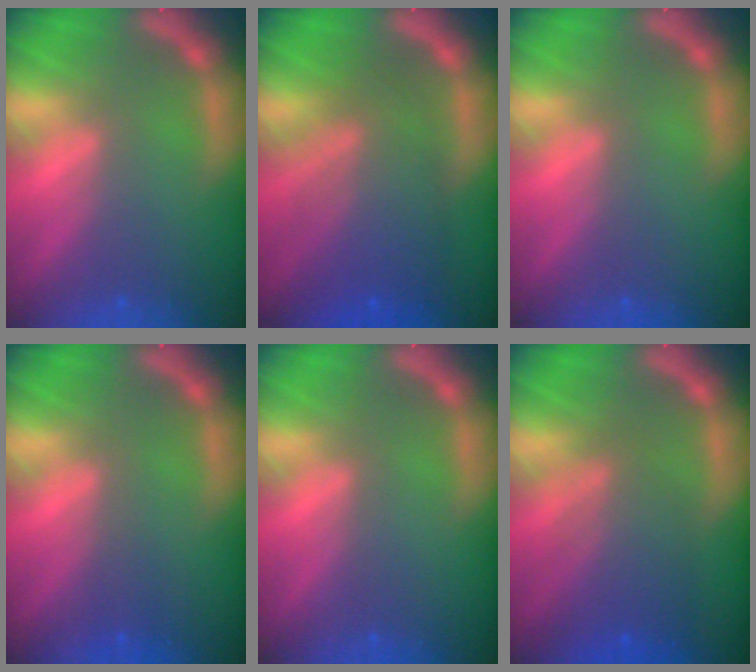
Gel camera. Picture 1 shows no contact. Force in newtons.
{"total": 8.1}
{"total": 0.0}
{"total": 1.0}
{"total": 0.0}
{"total": 5.5}